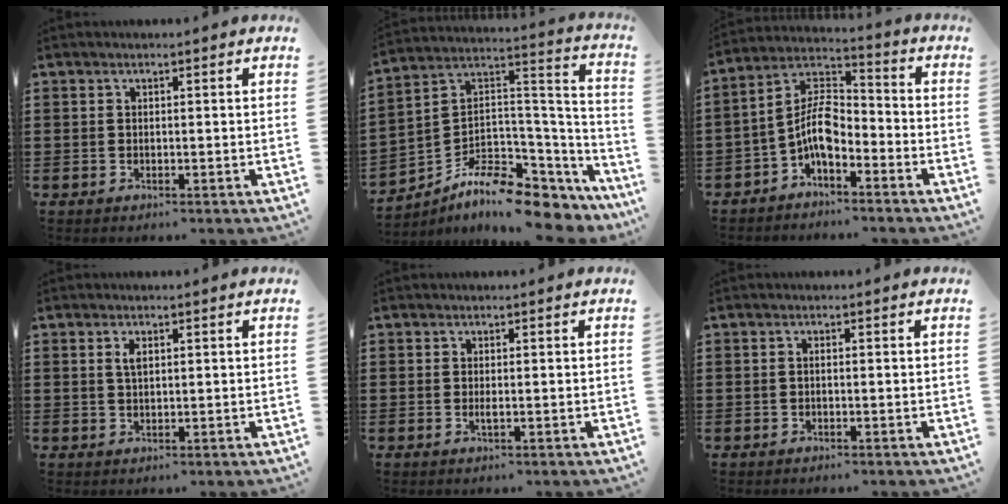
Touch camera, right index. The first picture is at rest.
{"total": 9.1, "force": [-6.3, 4.5, 4.8], "torque": [-0.101, 0.000, -0.116]}
{"total": 7.7, "force": [-3.3, 3.8, 5.8], "torque": [-0.134, -0.002, -0.071]}
{"total": 1.8, "force": [0.7, 0.7, 1.6], "torque": [-0.034, 0.004, 0.011]}
{"total": 0.9, "force": [-0.2, 0.2, 0.9], "torque": [-0.016, -0.003, -0.003]}
{"total": 0.7, "force": [-0.3, 0.1, 0.6], "torque": [-0.012, -0.004, -0.004]}